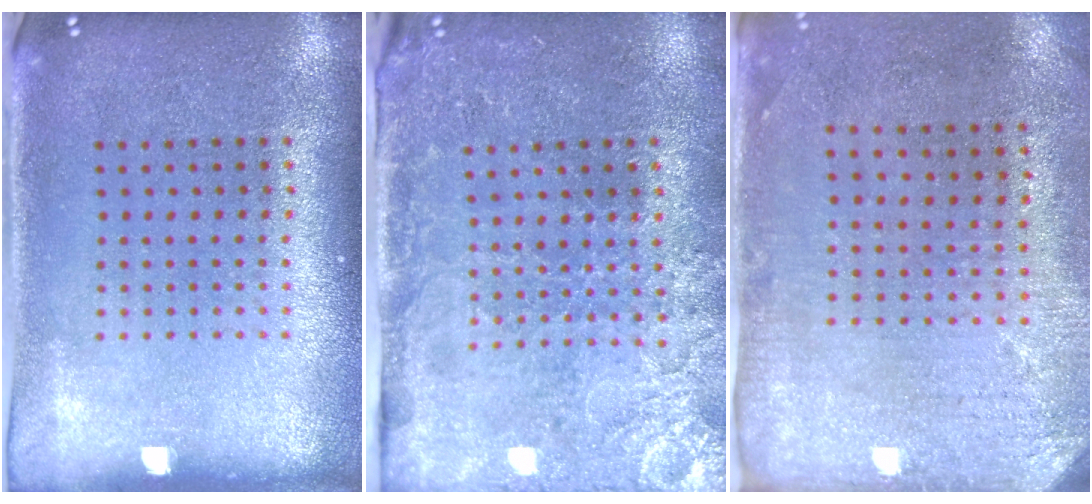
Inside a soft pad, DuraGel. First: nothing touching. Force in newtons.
{"total": 3.4, "press": 3.4, "slide": 0.6}
{"total": 2.9, "press": 2.4, "slide": 1.7}